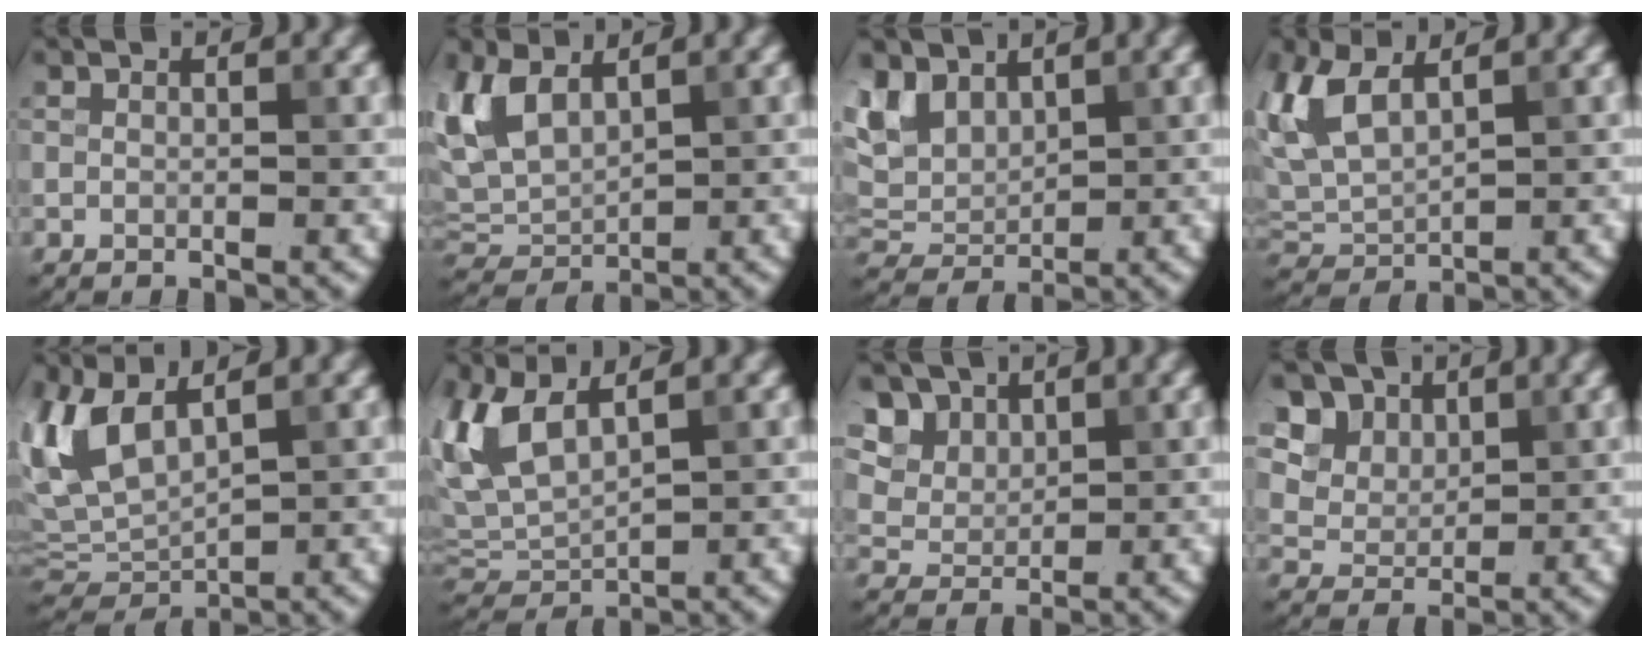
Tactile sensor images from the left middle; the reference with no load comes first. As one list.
[{"total": 5.2, "force": [1.9, 3.3, 3.6], "torque": [-0.088, 0.004, 0.036]}, {"total": 5.2, "force": [2.7, 3.4, 2.8], "torque": [-0.070, 0.002, 0.051]}, {"total": 5.3, "force": [1.9, 2.8, 4.1], "torque": [-0.108, 0.011, 0.038]}, {"total": 6.8, "force": [2.8, 3.3, 5.2], "torque": [-0.128, 0.007, 0.055]}, {"total": 6.2, "force": [2.5, 3.0, 4.8], "torque": [-0.121, 0.010, 0.049]}, {"total": 7.2, "force": [4.2, 5.0, 3.1], "torque": [-0.081, 0.003, 0.076]}, {"total": 8.0, "force": [4.7, 5.6, 3.2], "torque": [-0.082, 0.002, 0.083]}]